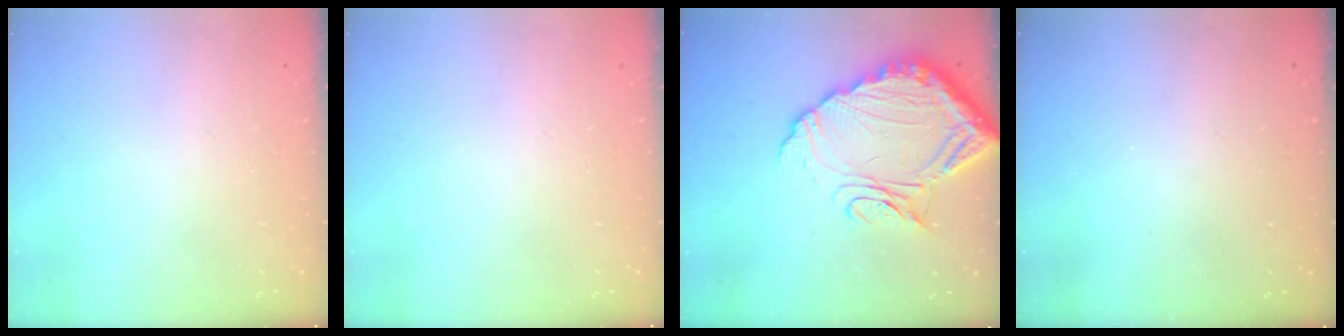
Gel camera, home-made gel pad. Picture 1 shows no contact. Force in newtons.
{"total": 0.0}
{"total": 18.8, "press": 18.7, "slide": 1.7}
{"total": 3.1, "press": 3.1, "slide": 0.1}